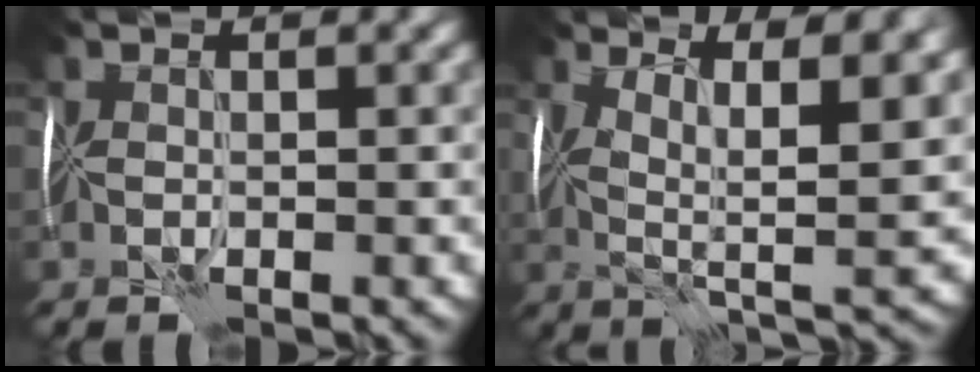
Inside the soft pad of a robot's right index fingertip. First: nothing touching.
{"total": 9.6, "force": [3.6, 2.8, 8.4], "torque": [-0.134, -0.005, 0.064]}